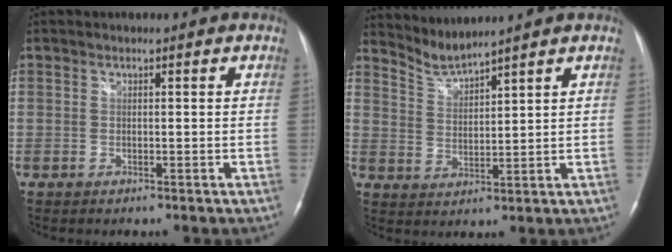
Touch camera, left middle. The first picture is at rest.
{"total": 4.1, "force": [4.0, -1.1, -0.2], "torque": [-0.007, -0.009, 0.089]}